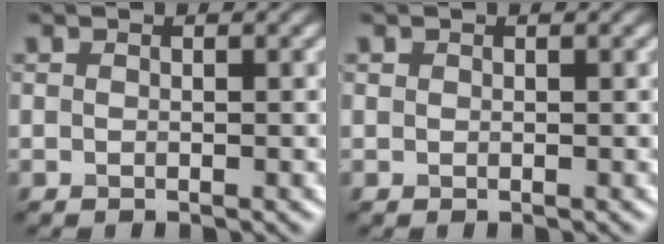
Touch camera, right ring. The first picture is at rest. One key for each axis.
{"total": 0.8, "fx": -0.2, "fy": -0.5, "fz": -0.6, "tx": -0.004, "ty": -0.003, "tz": 0.009}